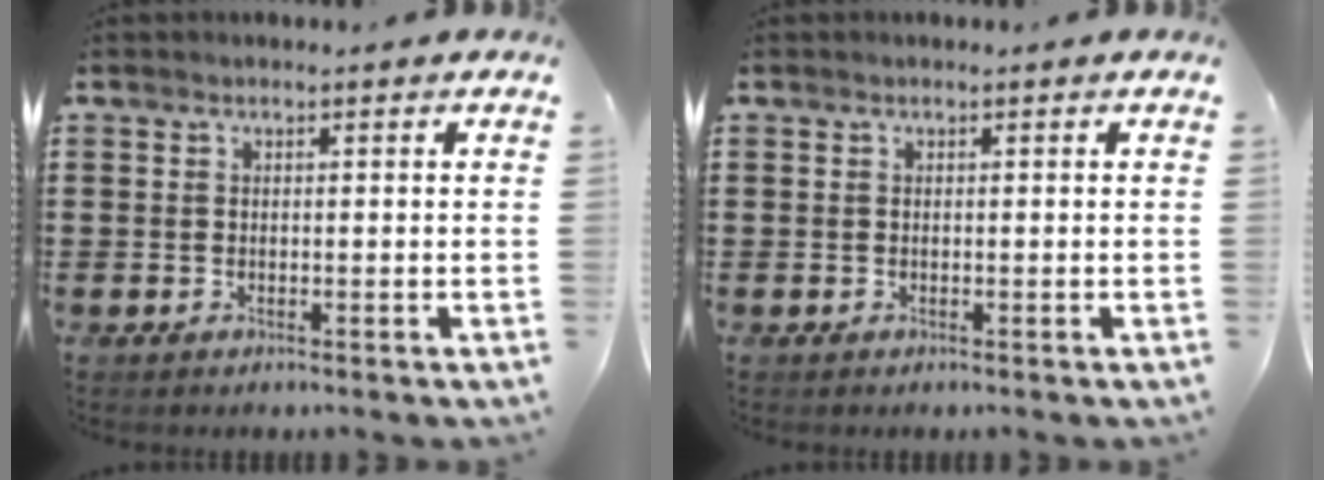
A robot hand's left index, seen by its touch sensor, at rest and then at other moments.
{"total": 0.0}